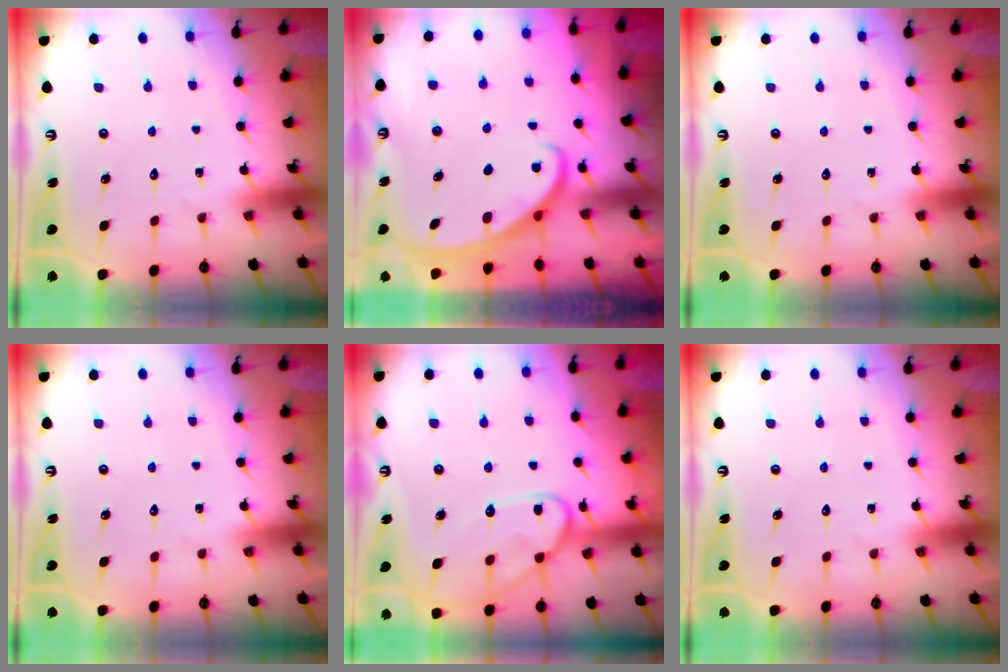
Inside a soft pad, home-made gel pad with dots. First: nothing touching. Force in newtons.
{"total": 3.0, "press": 3.0, "slide": 0.1}
{"total": 0.0}
{"total": 0.0}
{"total": 15.2, "press": 15.2, "slide": 1.1}
{"total": 0.0}